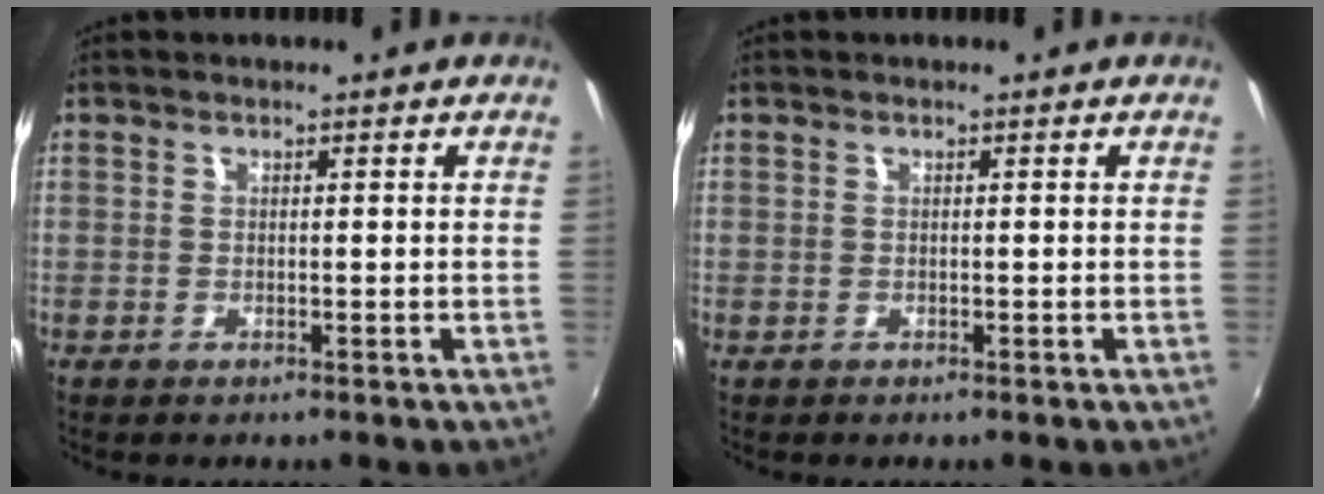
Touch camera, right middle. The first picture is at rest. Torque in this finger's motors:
{"motor_torque": [-0.02, 0.06, 0.00, 0.01]}